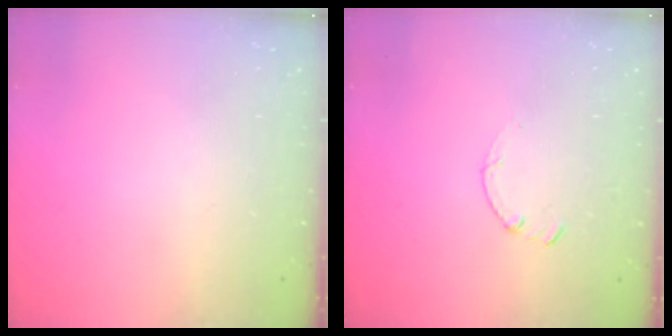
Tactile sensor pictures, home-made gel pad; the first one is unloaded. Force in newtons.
{"total": 0.0}